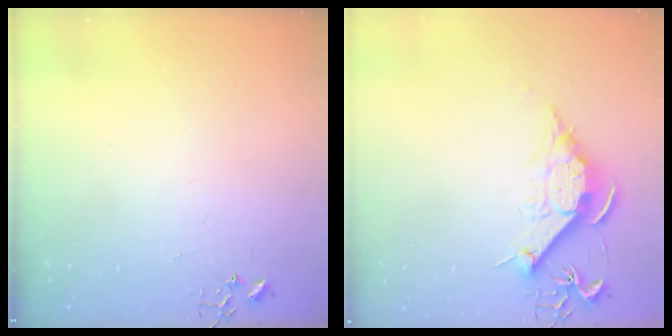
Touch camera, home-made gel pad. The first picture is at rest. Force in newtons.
{"total": 10.8, "press": 10.8, "slide": 0.1}